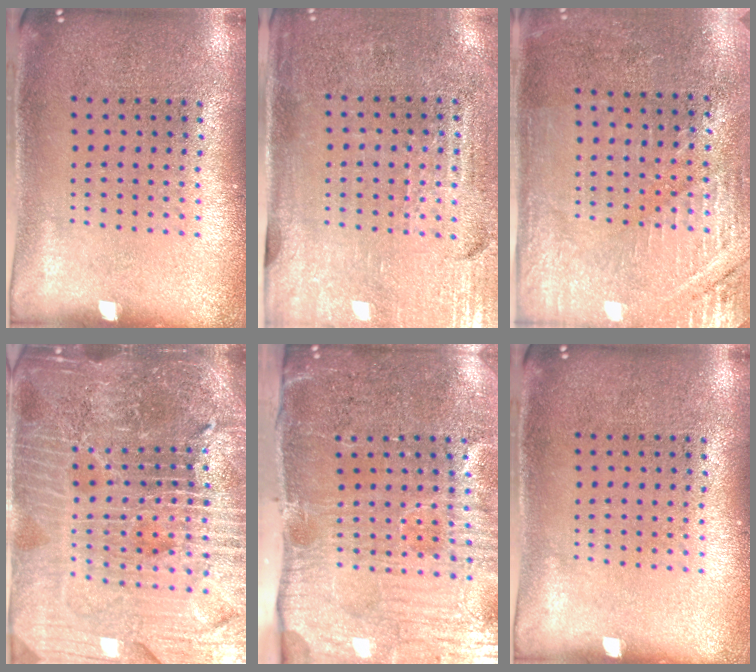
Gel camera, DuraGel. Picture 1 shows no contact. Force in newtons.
{"total": 3.4, "press": 3.1, "slide": 1.4}
{"total": 2.8, "press": 2.8, "slide": 0.5}
{"total": 6.6, "press": 5.8, "slide": 3.2}
{"total": 5.2, "press": 4.3, "slide": 2.9}
{"total": 0.0}